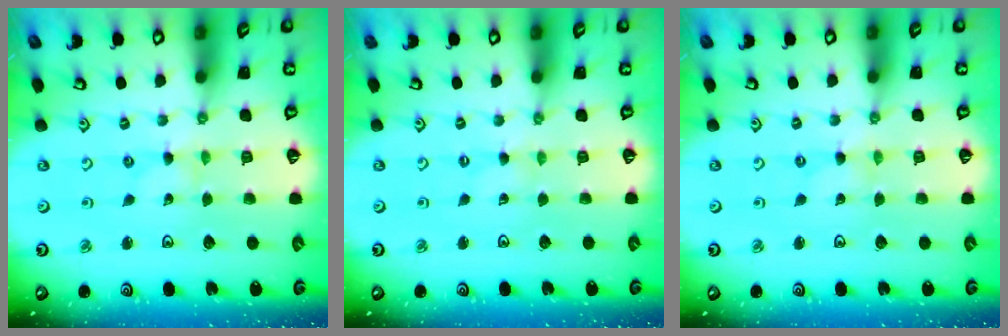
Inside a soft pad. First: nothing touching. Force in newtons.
{"total": 0.0}
{"total": 0.0}